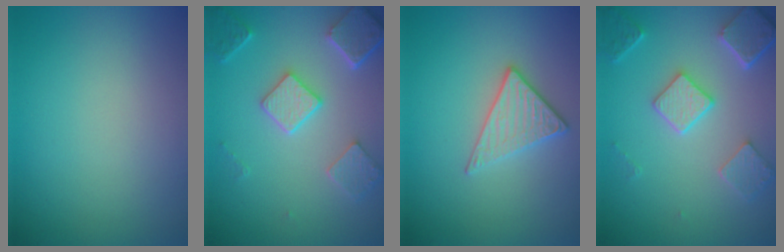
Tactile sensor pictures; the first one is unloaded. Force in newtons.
{"total": 4.9, "press": 3.9, "slide": 3.0}
{"total": 2.7, "press": 2.5, "slide": 1.1}
{"total": 4.9, "press": 3.9, "slide": 3.0}